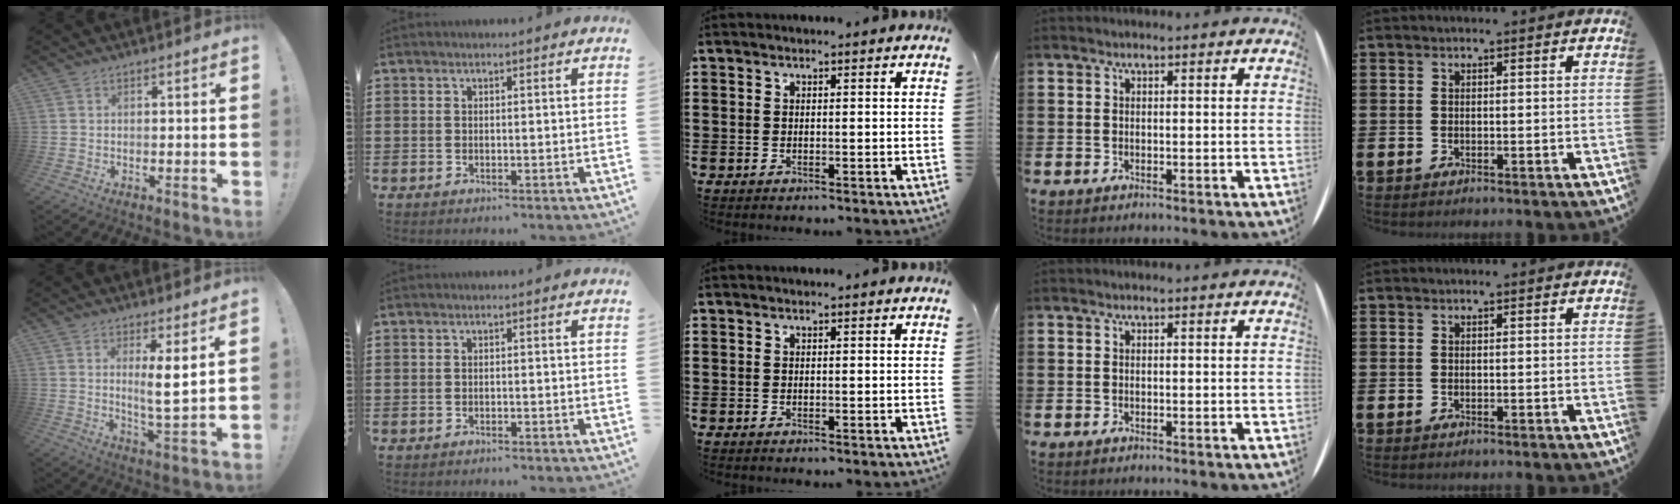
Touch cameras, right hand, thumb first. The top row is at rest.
{"thumb": {"total": 7.2, "force": [2.5, 0.3, 6.8], "torque": [-0.109, -0.023, 0.037]}, "index": {"total": 0.6, "force": [-0.6, 0.0, 0.1], "torque": [-0.004, -0.001, -0.011]}}